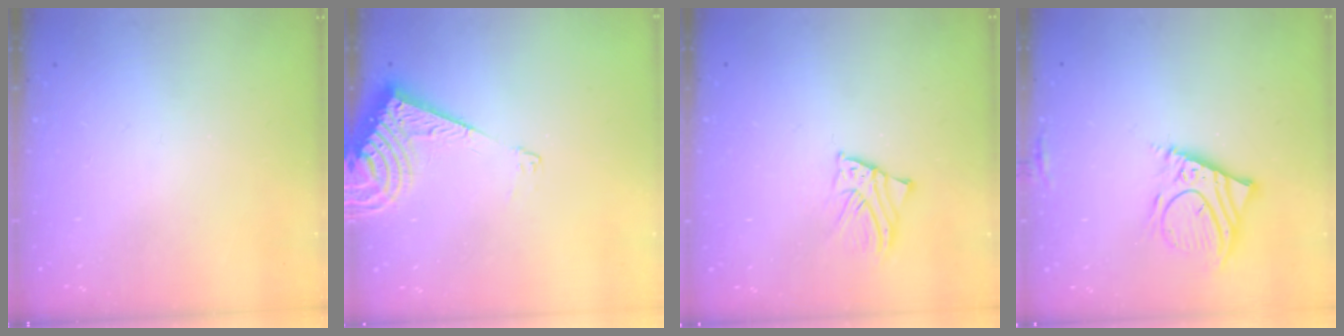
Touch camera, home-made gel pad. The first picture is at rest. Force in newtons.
{"total": 9.1, "press": 9.1, "slide": 1.2}
{"total": 2.3, "press": 2.3, "slide": 0.1}
{"total": 10.0, "press": 9.8, "slide": 2.2}